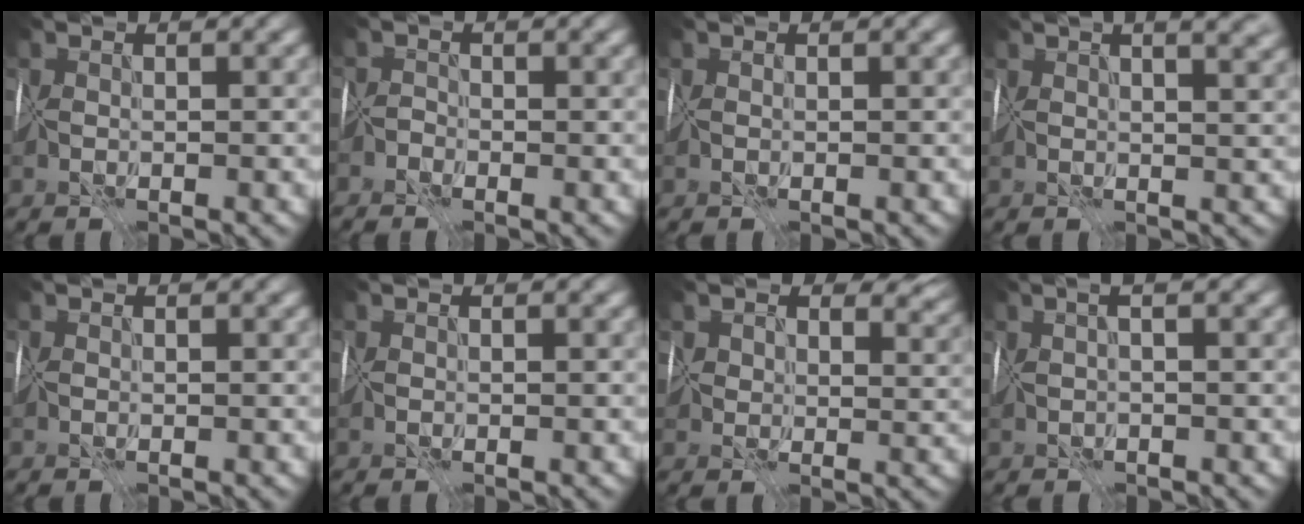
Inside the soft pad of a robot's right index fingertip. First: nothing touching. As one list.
[{"total": 1.0, "force": [-0.8, -0.5, -0.3], "torque": [0.004, 0.005, -0.021]}, {"total": 0.0}, {"total": 8.8, "force": [4.4, 4.0, 6.4], "torque": [-0.090, 0.039, 0.056]}, {"total": 0.0}, {"total": 0.0}, {"total": 6.7, "force": [3.9, 4.7, 2.8], "torque": [-0.053, 0.014, 0.062]}, {"total": 1.9, "force": [0.8, -0.1, 1.7], "torque": [-0.029, 0.002, 0.022]}]